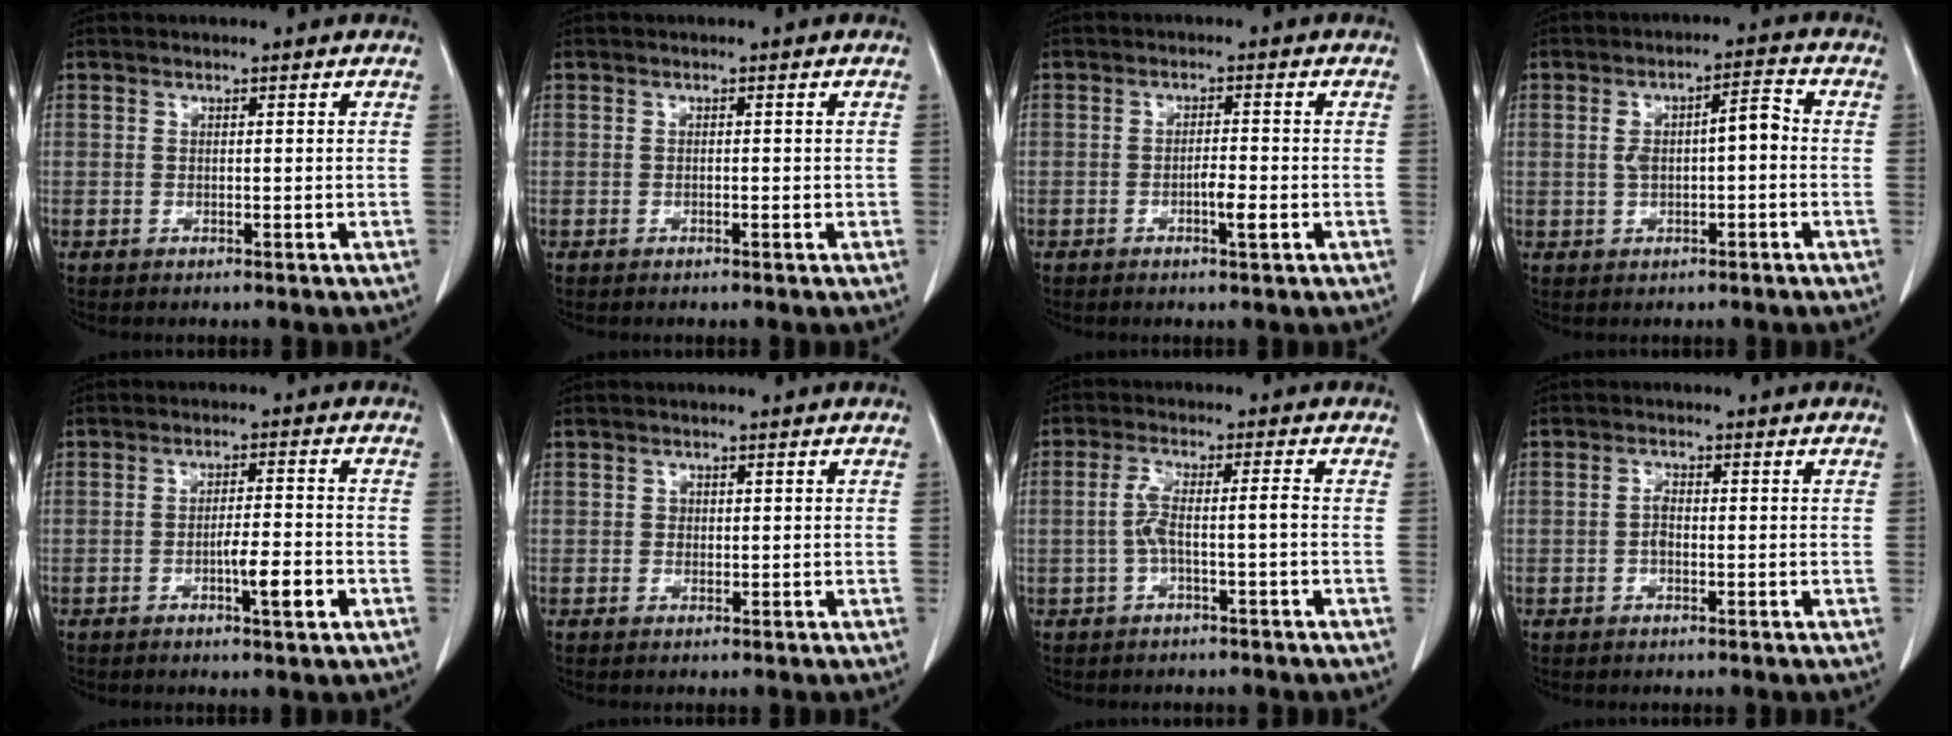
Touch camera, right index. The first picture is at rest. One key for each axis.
{"total": 0.8, "fx": -0.2, "fy": 0.4, "fz": 0.7, "tx": -0.010, "ty": 0.002, "tz": -0.002}
{"total": 2.9, "fx": -1.0, "fy": 0.4, "fz": 2.7, "tx": -0.043, "ty": 0.001, "tz": -0.015}
{"total": 5.8, "fx": -0.1, "fy": 2.0, "fz": 5.5, "tx": -0.104, "ty": 0.030, "tz": -0.002}
{"total": 5.2, "fx": -2.1, "fy": 0.5, "fz": 4.7, "tx": -0.072, "ty": -0.001, "tz": -0.032}
{"total": 0.8, "fx": 0.0, "fy": 0.8, "fz": 0.2, "tx": 0.001, "ty": 0.003, "tz": -0.001}
{"total": 4.3, "fx": -1.2, "fy": 0.2, "fz": 4.2, "tx": -0.088, "ty": 0.018, "tz": -0.020}
{"total": 1.6, "fx": -0.5, "fy": 0.8, "fz": 1.3, "tx": -0.023, "ty": 0.005, "tz": -0.011}